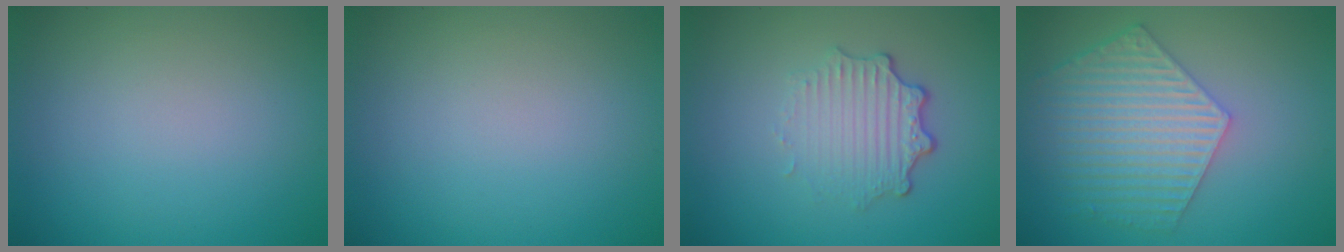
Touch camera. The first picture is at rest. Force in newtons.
{"total": 0.0}
{"total": 3.2, "press": 2.5, "slide": 1.9}
{"total": 6.4, "press": 4.9, "slide": 4.2}